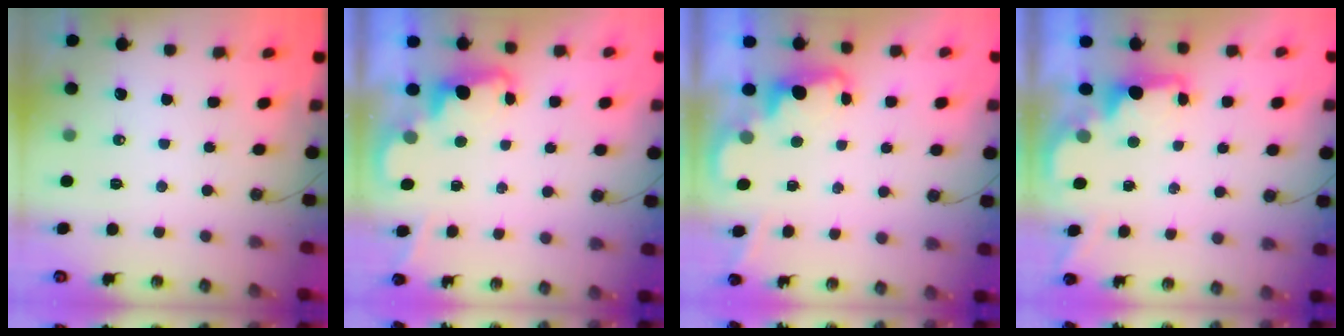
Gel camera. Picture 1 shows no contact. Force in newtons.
{"total": 2.2, "press": 2.2, "slide": 0.5}
{"total": 2.2, "press": 2.1, "slide": 0.5}
{"total": 1.8, "press": 1.7, "slide": 0.6}